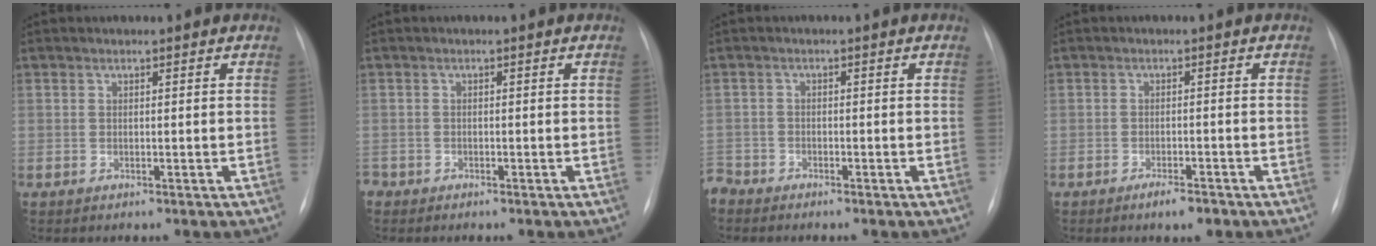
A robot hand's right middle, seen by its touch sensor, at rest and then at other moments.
{"total": 1.2, "force": [-0.9, 0.7, 0.1], "torque": [-0.002, 0.002, -0.016]}
{"total": 2.5, "force": [-2.4, 0.8, 0.0], "torque": [0.001, -0.005, -0.045]}
{"total": 2.8, "force": [-2.0, 0.6, 1.8], "torque": [-0.035, -0.004, -0.029]}